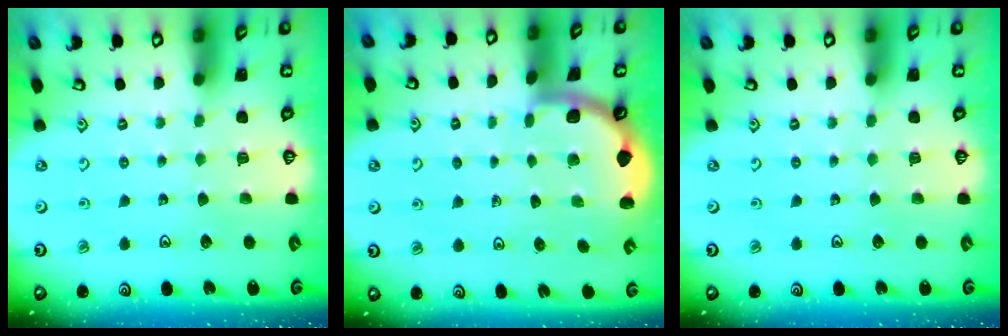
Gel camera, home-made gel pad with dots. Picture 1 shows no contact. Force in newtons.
{"total": 1.7, "press": 1.7, "slide": 0.0}
{"total": 0.0}